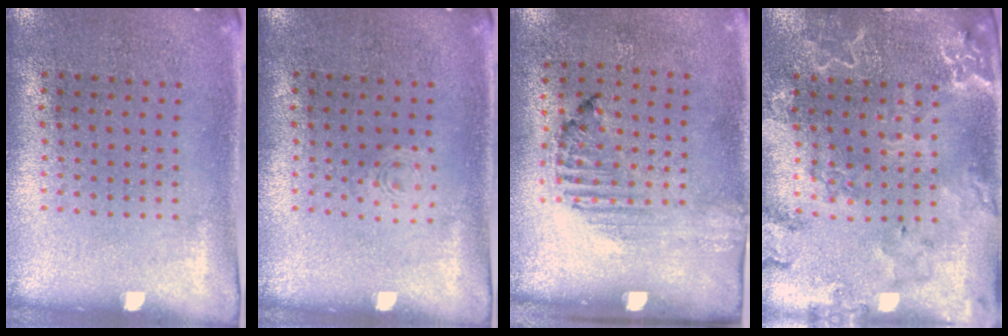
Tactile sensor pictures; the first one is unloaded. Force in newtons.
{"total": 0.7, "press": 0.7, "slide": 0.1}
{"total": 1.3, "press": 1.1, "slide": 0.7}
{"total": 2.7, "press": 2.5, "slide": 1.0}